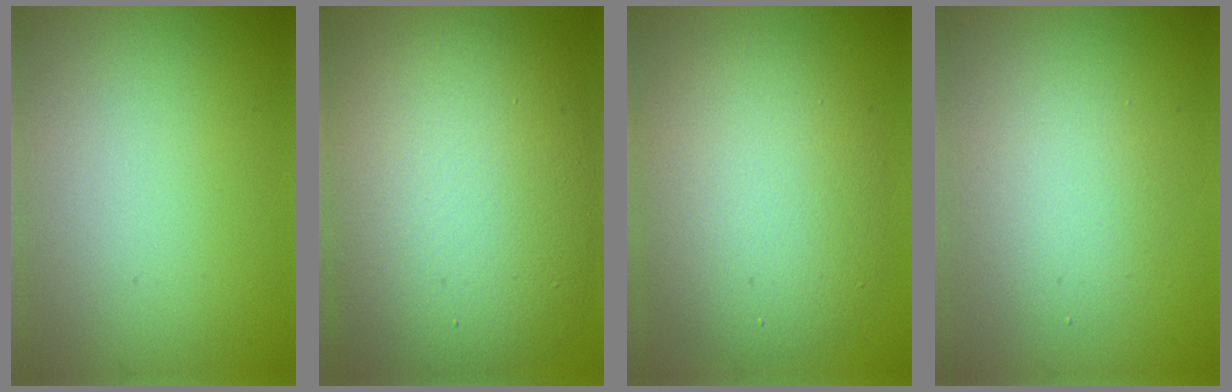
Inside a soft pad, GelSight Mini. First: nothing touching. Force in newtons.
{"total": 14.3, "press": 14.3, "slide": 1.3}
{"total": 7.5, "press": 7.5, "slide": 0.2}
{"total": 2.9, "press": 2.8, "slide": 0.2}